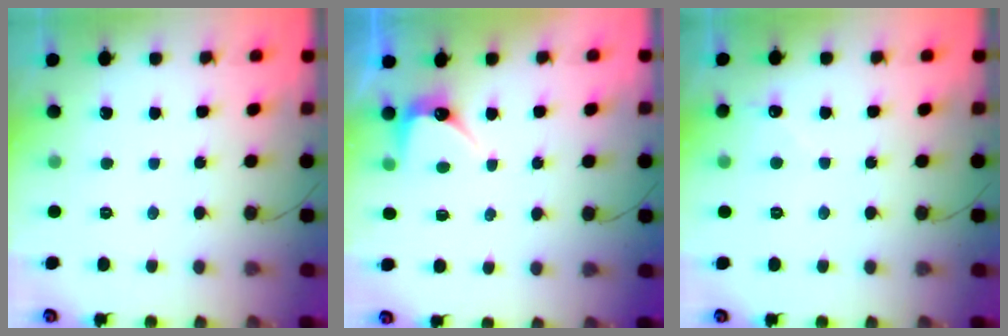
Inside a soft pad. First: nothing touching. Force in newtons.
{"total": 3.9, "press": 3.9, "slide": 0.3}
{"total": 2.7, "press": 2.7, "slide": 0.3}